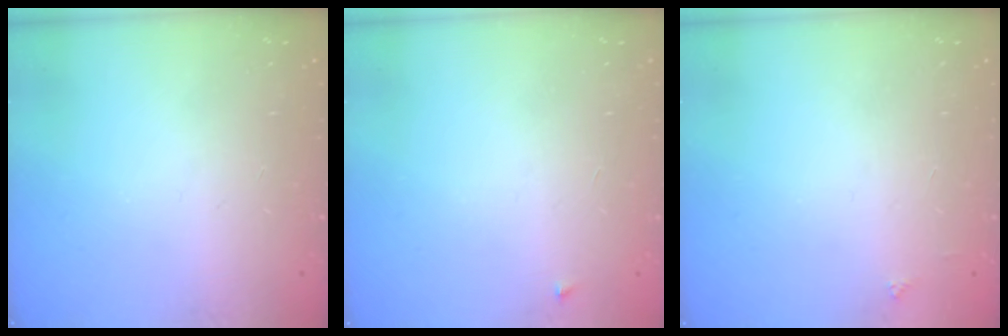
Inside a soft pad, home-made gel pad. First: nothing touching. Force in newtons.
{"total": 2.3, "press": 2.3, "slide": 0.3}
{"total": 2.0, "press": 2.0, "slide": 0.3}